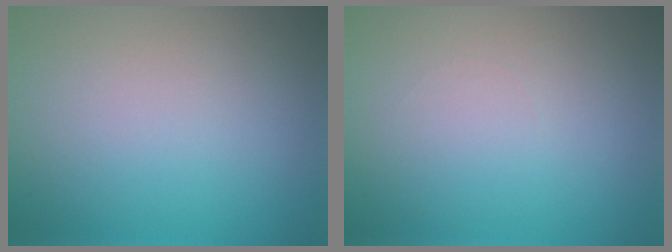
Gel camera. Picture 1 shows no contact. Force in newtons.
{"total": 0.0}